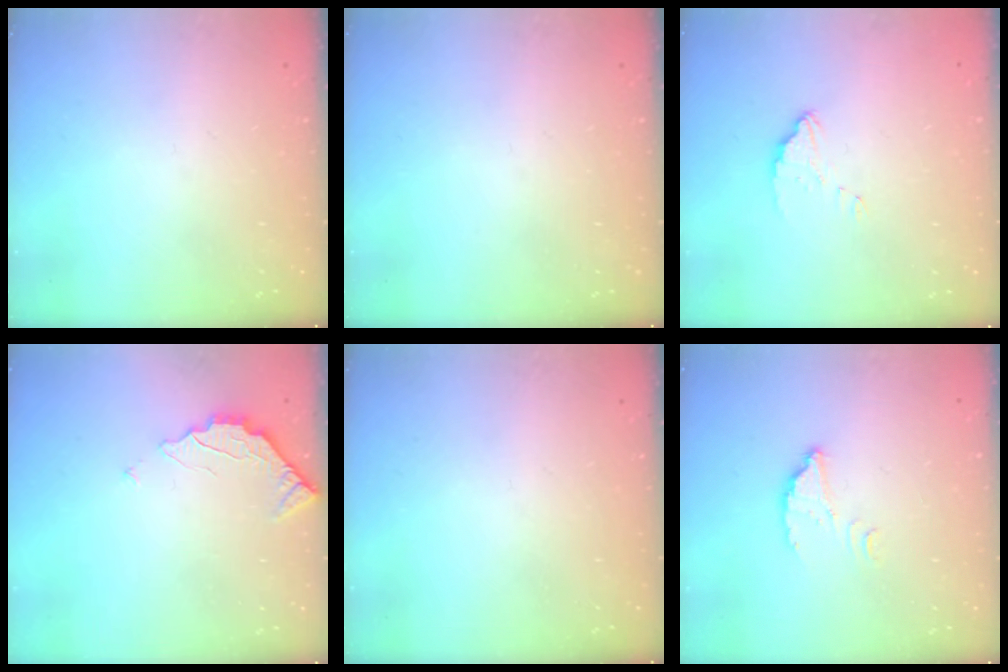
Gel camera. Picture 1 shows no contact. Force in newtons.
{"total": 0.0}
{"total": 2.5, "press": 2.5, "slide": 0.2}
{"total": 2.4, "press": 2.4, "slide": 0.2}
{"total": 0.0}
{"total": 2.6, "press": 2.6, "slide": 0.2}